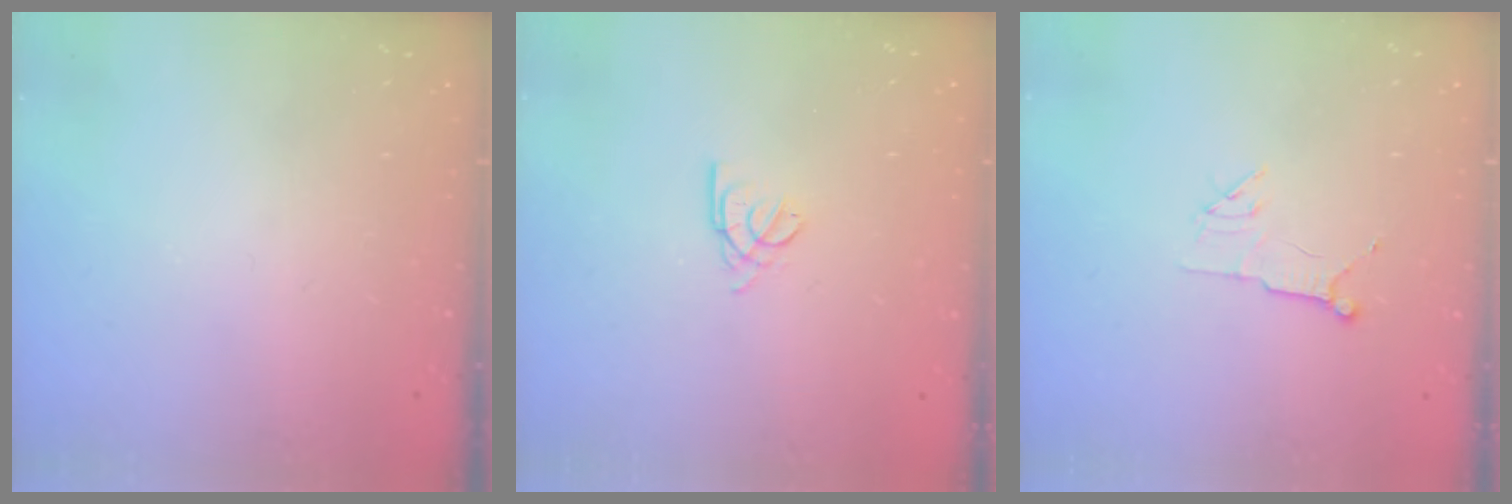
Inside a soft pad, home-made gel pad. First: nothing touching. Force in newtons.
{"total": 2.5, "press": 2.5, "slide": 0.5}
{"total": 5.5, "press": 5.4, "slide": 0.8}